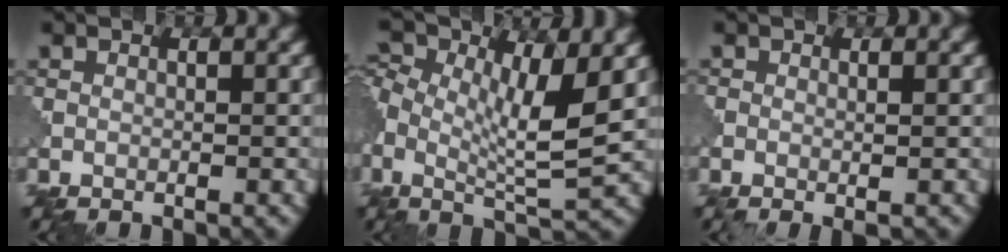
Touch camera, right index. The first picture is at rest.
{"total": 7.2, "force": [0.6, 2.7, 6.7], "torque": [-0.133, 0.002, 0.009]}
{"total": 1.2, "force": [0.1, 0.6, 1.0], "torque": [-0.001, 0.009, -0.012]}